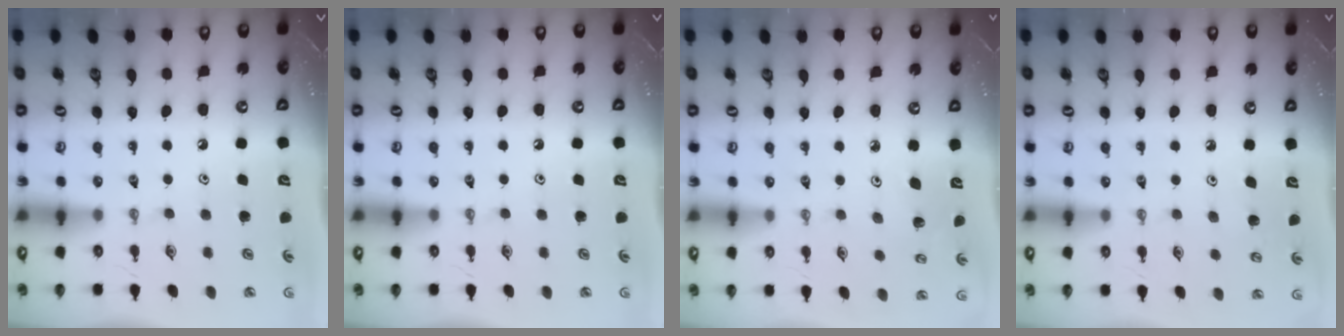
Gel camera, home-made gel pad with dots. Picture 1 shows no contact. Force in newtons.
{"total": 0.0}
{"total": 2.7, "press": 2.7, "slide": 0.3}
{"total": 3.4, "press": 3.4, "slide": 0.3}